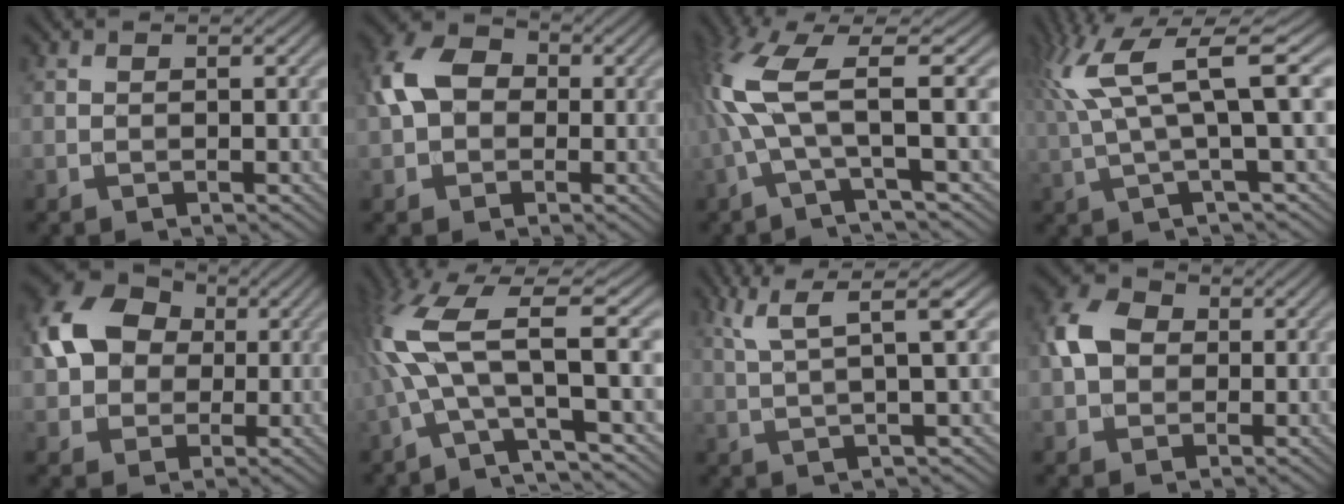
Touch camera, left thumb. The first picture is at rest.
{"total": 7.4, "force": [0.2, 5.7, 4.7], "torque": [-0.108, 0.016, -0.008]}
{"total": 9.9, "force": [0.1, 2.1, 9.7], "torque": [-0.212, 0.020, -0.014]}
{"total": 10.1, "force": [2.9, 1.9, 9.4], "torque": [-0.180, 0.025, 0.058]}
{"total": 10.6, "force": [1.5, 8.3, 6.4], "torque": [-0.144, 0.020, 0.015]}
{"total": 11.4, "force": [0.0, 2.6, 11.1], "torque": [-0.231, 0.025, -0.010]}
{"total": 6.9, "force": [3.6, 1.0, 5.8], "torque": [-0.111, 0.021, 0.066]}
{"total": 5.9, "force": [0.5, 4.8, 3.4], "torque": [-0.079, 0.012, 0.001]}